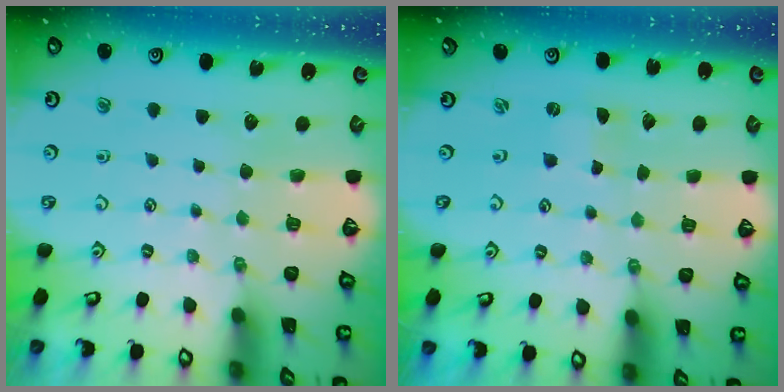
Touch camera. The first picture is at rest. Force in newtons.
{"total": 0.0}